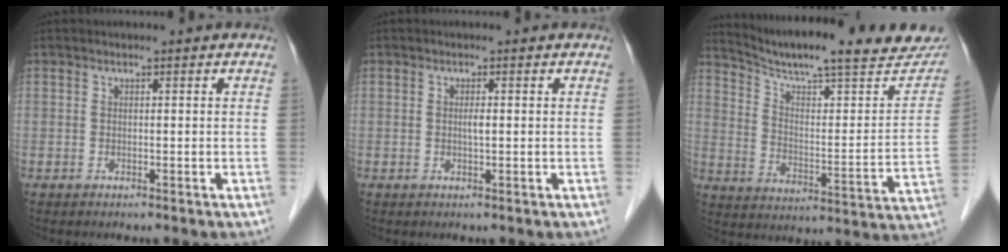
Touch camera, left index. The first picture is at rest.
{"total": 1.0, "force": [0.1, 0.1, 1.0], "torque": [-0.019, -0.001, 0.000]}
{"total": 24.3, "force": [21.5, 3.3, 10.9], "torque": [-0.162, -0.037, 0.294]}